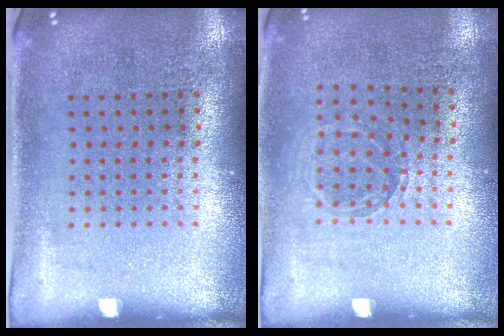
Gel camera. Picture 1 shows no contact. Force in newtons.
{"total": 0.8, "press": 0.8, "slide": 0.1}